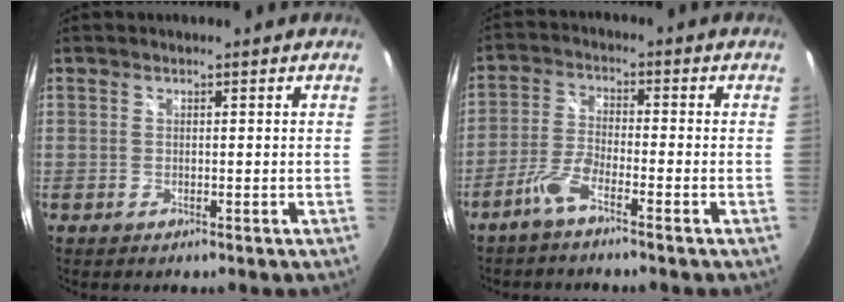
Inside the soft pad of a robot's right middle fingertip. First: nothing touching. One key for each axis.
{"total": 4.7, "fx": -3.5, "fy": 0.5, "fz": 3.1, "tx": -0.081, "ty": 0.004, "tz": -0.072}